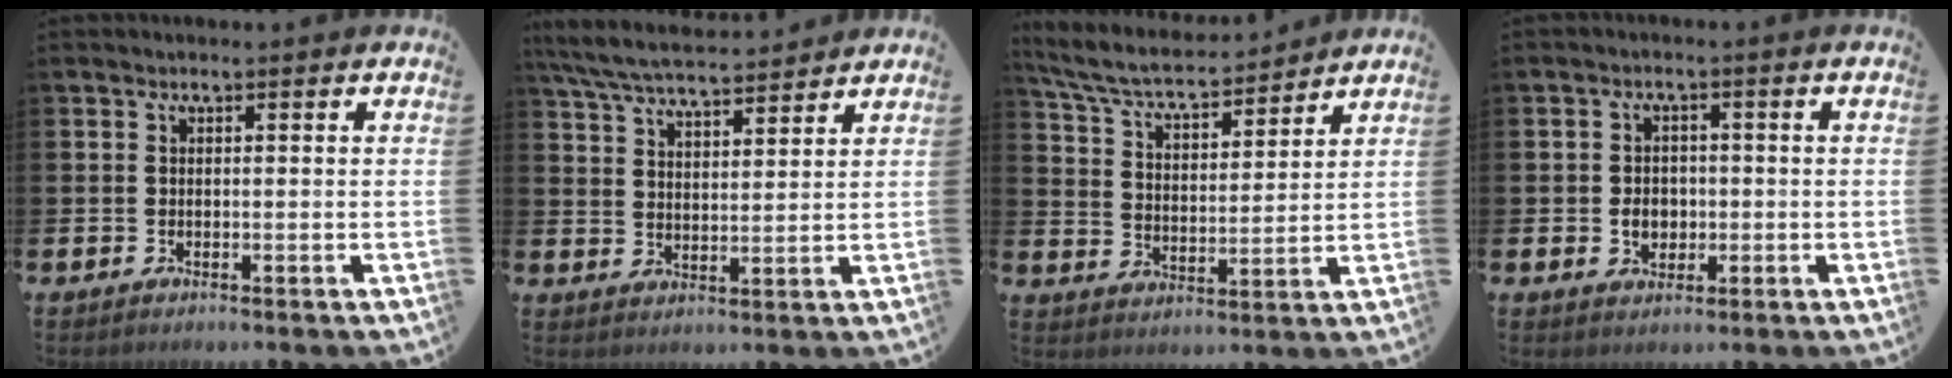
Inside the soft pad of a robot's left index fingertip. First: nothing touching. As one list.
[{"total": 6.8, "force": [6.5, 0.9, 1.8], "torque": [-0.059, -0.029, 0.118]}, {"total": 6.7, "force": [6.2, 1.3, 2.2], "torque": [-0.073, -0.041, 0.104]}, {"total": 2.9, "force": [-0.5, 2.4, 1.6], "torque": [-0.019, -0.001, -0.017]}]